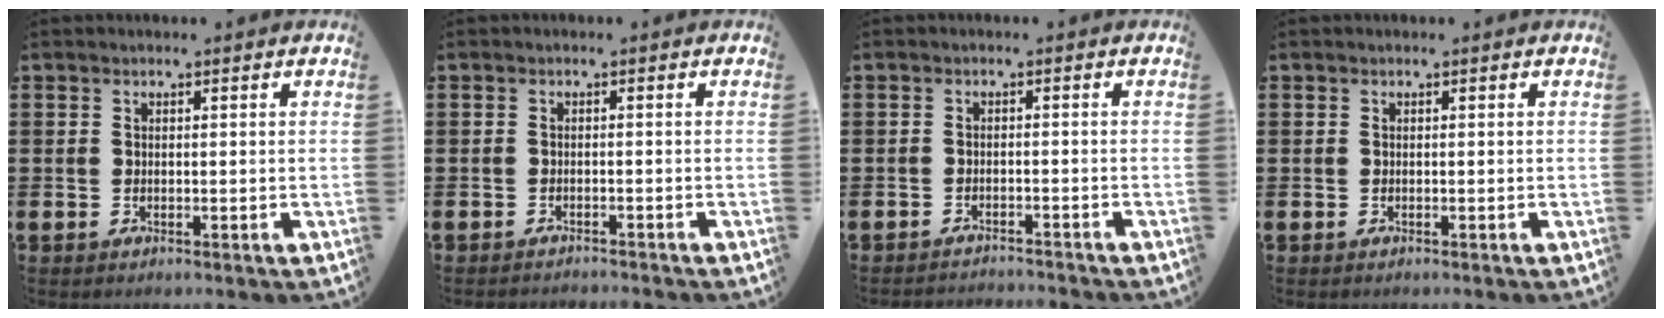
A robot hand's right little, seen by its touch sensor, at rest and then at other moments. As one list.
[{"total": 0.9, "force": [-0.9, -0.1, -0.1], "torque": [0.000, 0.000, -0.019]}, {"total": 1.2, "force": [-1.2, -0.2, -0.1], "torque": [-0.001, 0.002, -0.025]}, {"total": 0.0}]